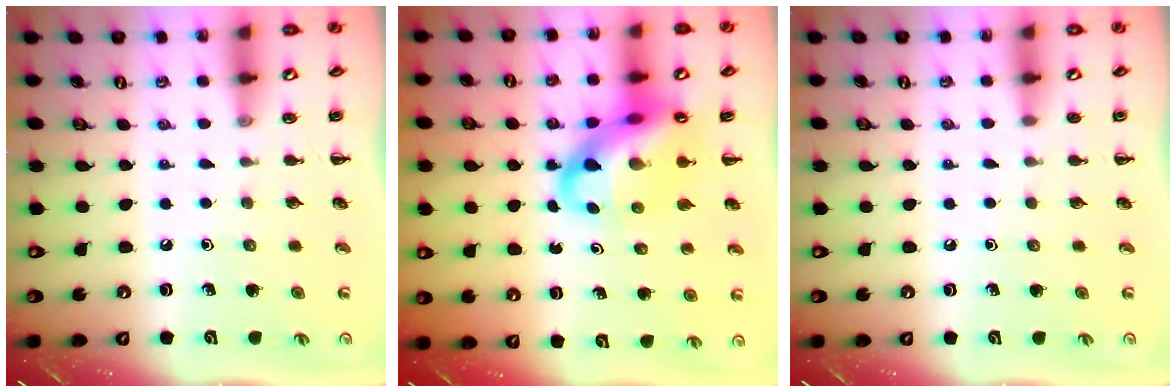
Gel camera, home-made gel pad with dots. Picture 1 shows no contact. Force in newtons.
{"total": 15.6, "press": 15.0, "slide": 4.0}
{"total": 0.7, "press": 0.7, "slide": 0.0}